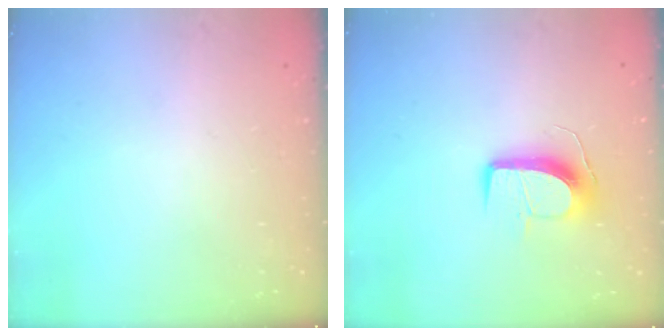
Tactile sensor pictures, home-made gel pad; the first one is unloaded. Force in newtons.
{"total": 10.7, "press": 10.7, "slide": 0.4}